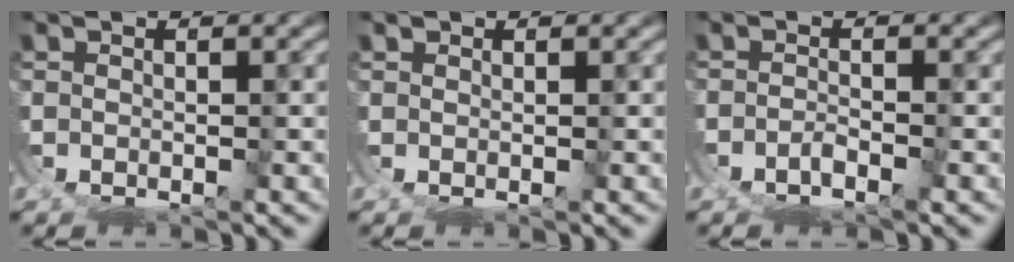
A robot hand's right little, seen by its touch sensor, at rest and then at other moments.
{"total": 0.7, "force": [0.6, -0.1, -0.3], "torque": [0.009, 0.002, 0.009]}
{"total": 3.0, "force": [-2.3, 1.7, 1.0], "torque": [-0.030, -0.022, -0.027]}